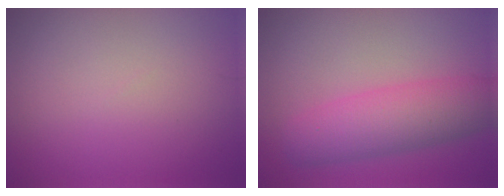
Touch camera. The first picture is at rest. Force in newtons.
{"total": 5.5, "press": 5.5, "slide": 0.3}